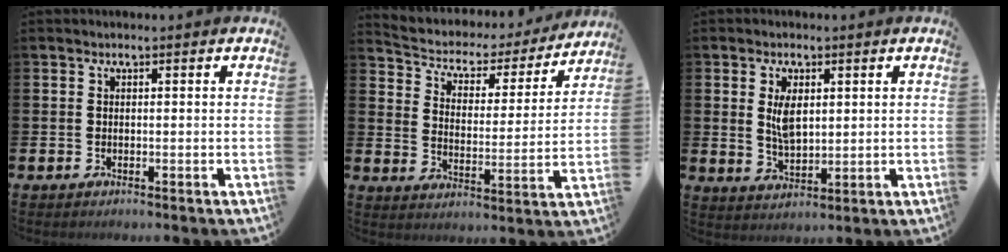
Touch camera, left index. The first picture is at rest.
{"total": 4.1, "force": [3.5, 2.0, 0.8], "torque": [-0.041, -0.032, 0.049]}
{"total": 4.1, "force": [1.4, 2.1, 3.2], "torque": [-0.051, -0.001, 0.020]}